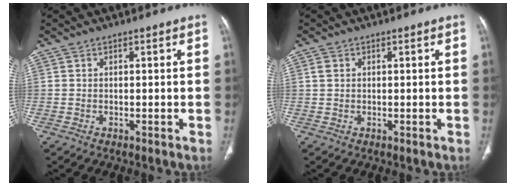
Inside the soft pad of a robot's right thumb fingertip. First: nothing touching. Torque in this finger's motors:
{"motor_torque": [0.30, 0.16, 0.18, -0.51, 0.00]}